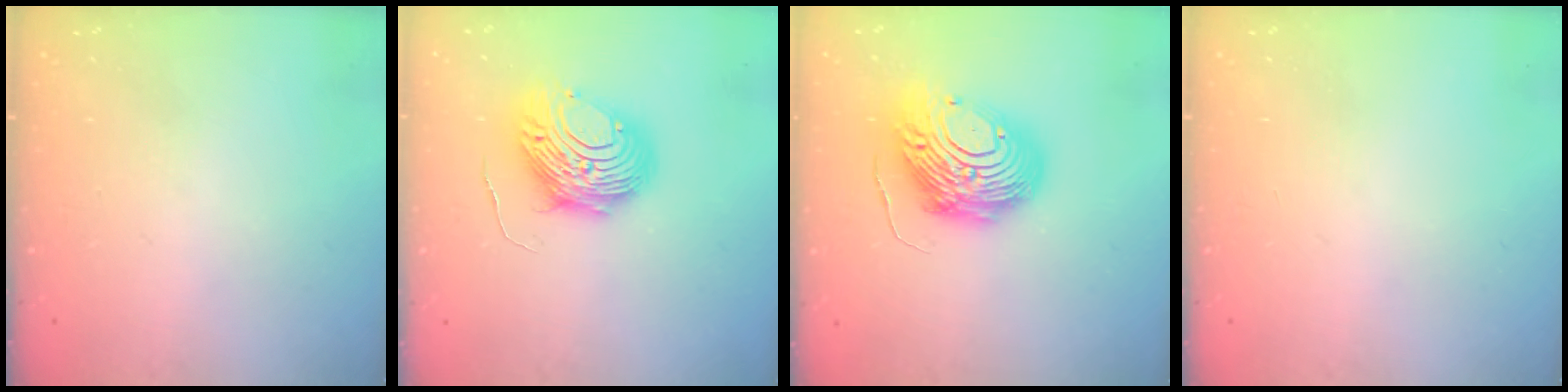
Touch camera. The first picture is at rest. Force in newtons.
{"total": 10.8, "press": 10.8, "slide": 0.9}
{"total": 15.5, "press": 15.4, "slide": 1.7}
{"total": 0.0}